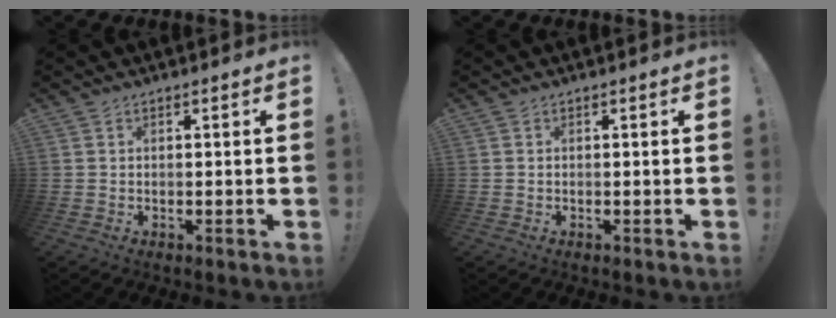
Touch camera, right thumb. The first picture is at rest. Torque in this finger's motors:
{"motor_torque": [-0.05, -0.10, -0.14, 0.05, -0.03]}